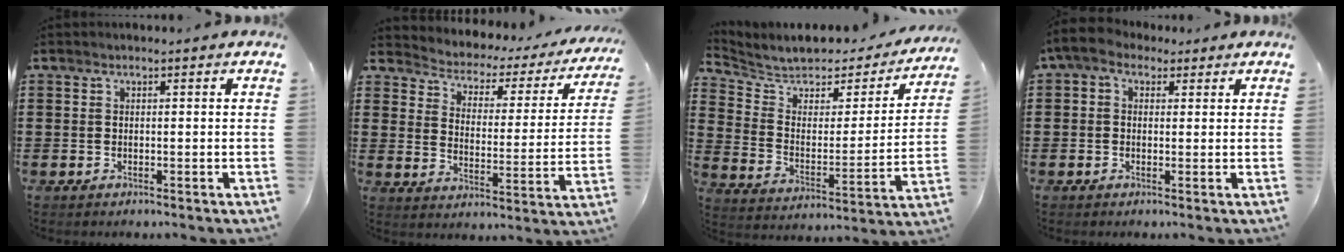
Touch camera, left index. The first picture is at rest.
{"total": 2.3, "force": [2.0, 1.0, 0.2], "torque": [-0.025, -0.026, 0.023]}
{"total": 5.6, "force": [5.1, 1.9, 1.4], "torque": [-0.062, -0.039, 0.084]}
{"total": 3.0, "force": [1.0, 1.9, 2.1], "torque": [-0.052, 0.005, 0.015]}